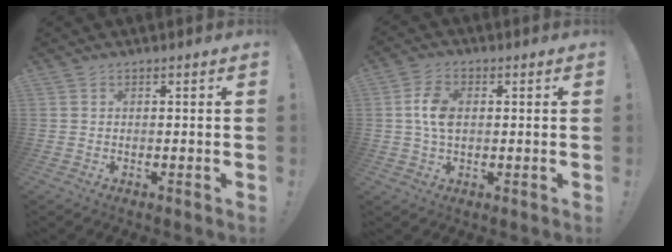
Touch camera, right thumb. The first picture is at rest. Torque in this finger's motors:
{"motor_torque": [0.01, 0.35, 0.68, -0.66, -0.02]}